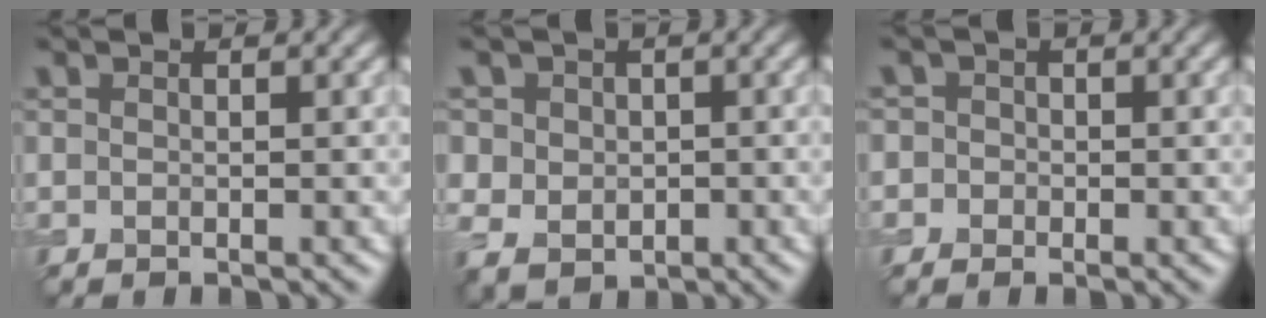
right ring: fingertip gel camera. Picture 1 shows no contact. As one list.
[{"total": 4.4, "force": [0.7, 4.0, 1.5], "torque": [-0.032, 0.009, 0.005]}, {"total": 1.7, "force": [0.0, 1.7, 0.3], "torque": [0.019, 0.009, -0.024]}]